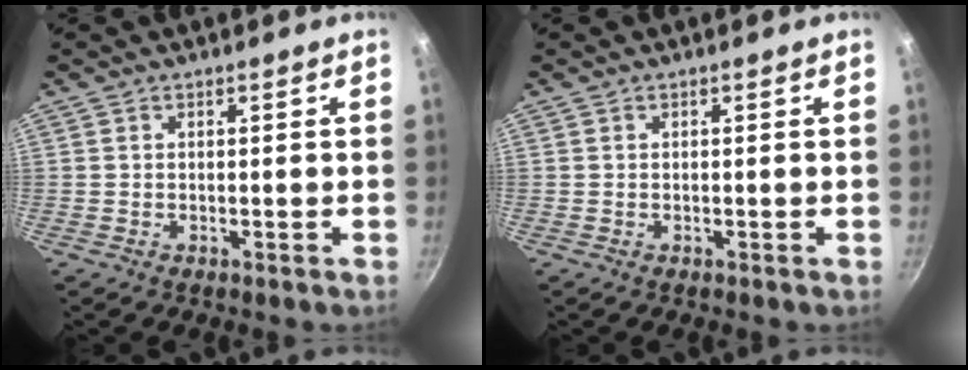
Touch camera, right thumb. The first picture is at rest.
{"total": 0.0}